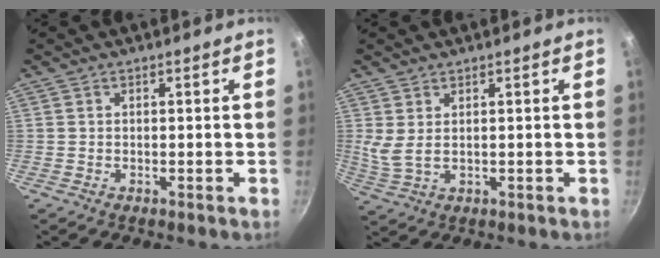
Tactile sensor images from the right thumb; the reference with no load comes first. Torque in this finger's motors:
{"motor_torque": [0.33, 0.13, 0.37, -0.21, -0.07]}